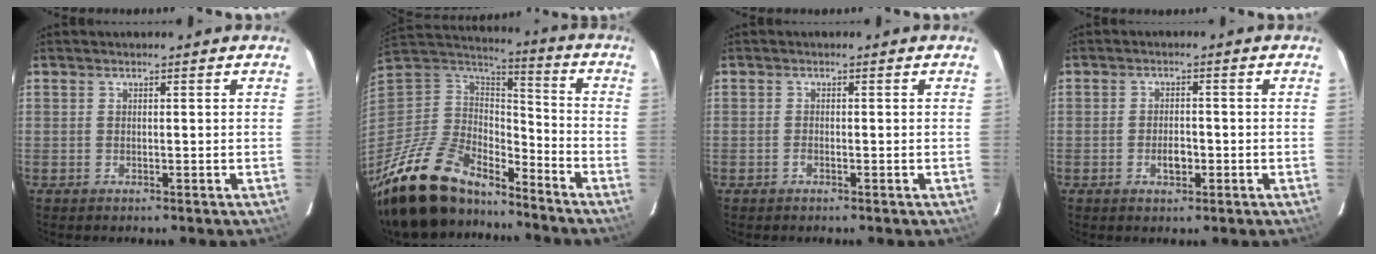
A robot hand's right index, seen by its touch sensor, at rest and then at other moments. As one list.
[{"total": 24.6, "force": [-18.8, 10.0, 12.4], "torque": [-0.270, -0.020, -0.324]}, {"total": 0.8, "force": [-0.5, 0.3, 0.6], "torque": [-0.014, 0.001, -0.010]}, {"total": 3.3, "force": [-1.2, 1.9, 2.5], "torque": [-0.045, 0.001, -0.018]}]